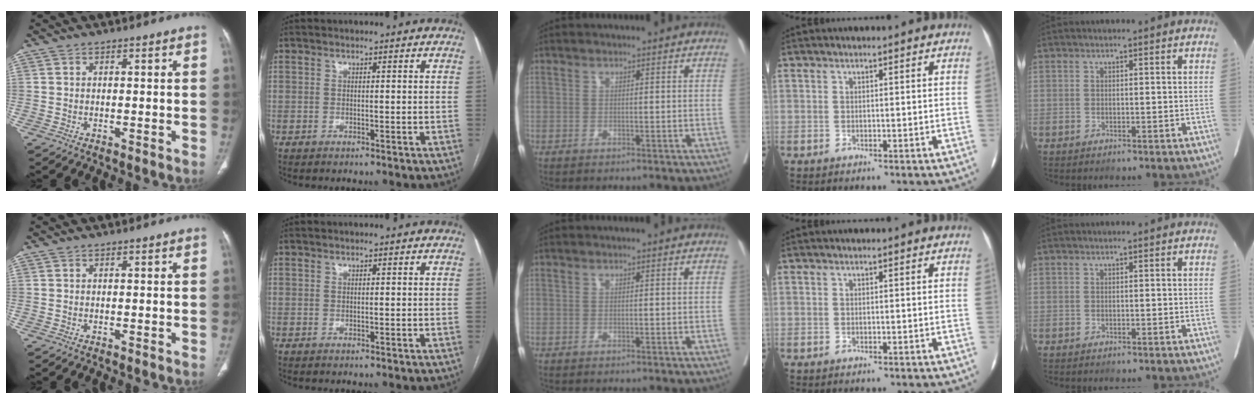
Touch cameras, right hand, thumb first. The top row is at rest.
{}